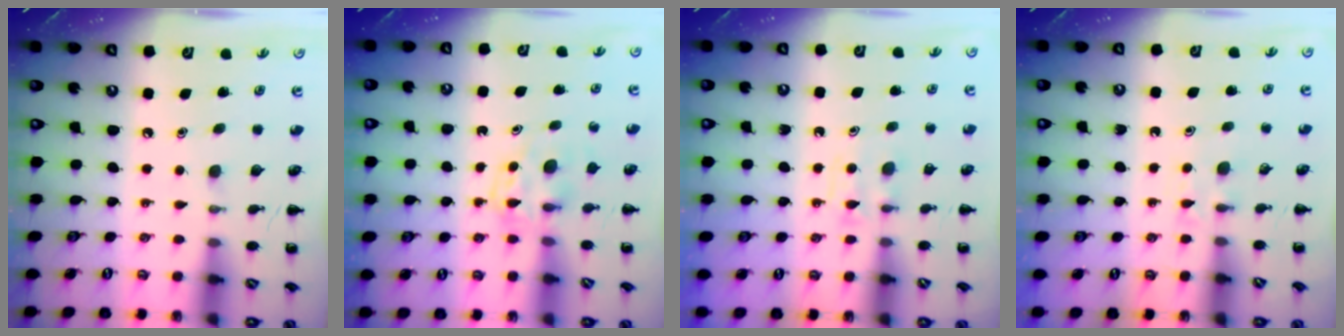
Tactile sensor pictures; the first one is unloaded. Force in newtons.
{"total": 4.0, "press": 3.8, "slide": 1.3}
{"total": 5.3, "press": 5.0, "slide": 1.7}
{"total": 2.8, "press": 2.5, "slide": 1.1}